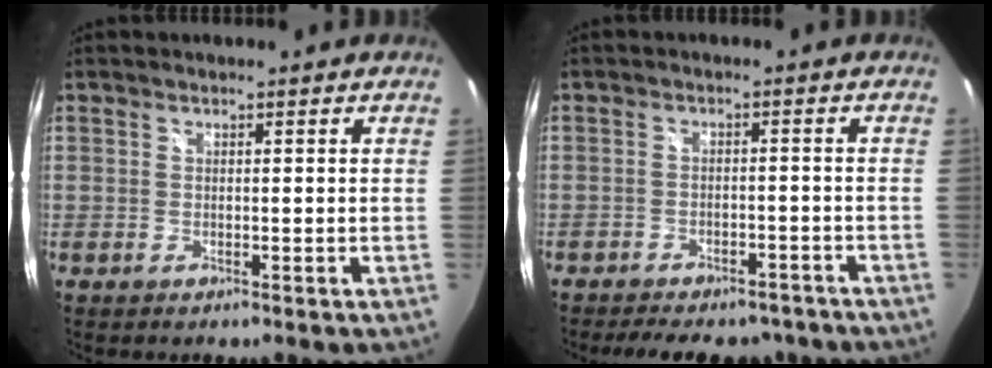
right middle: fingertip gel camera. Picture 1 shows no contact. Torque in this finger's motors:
{"motor_torque": [0.87, -1.03, 0.13, 0.05]}